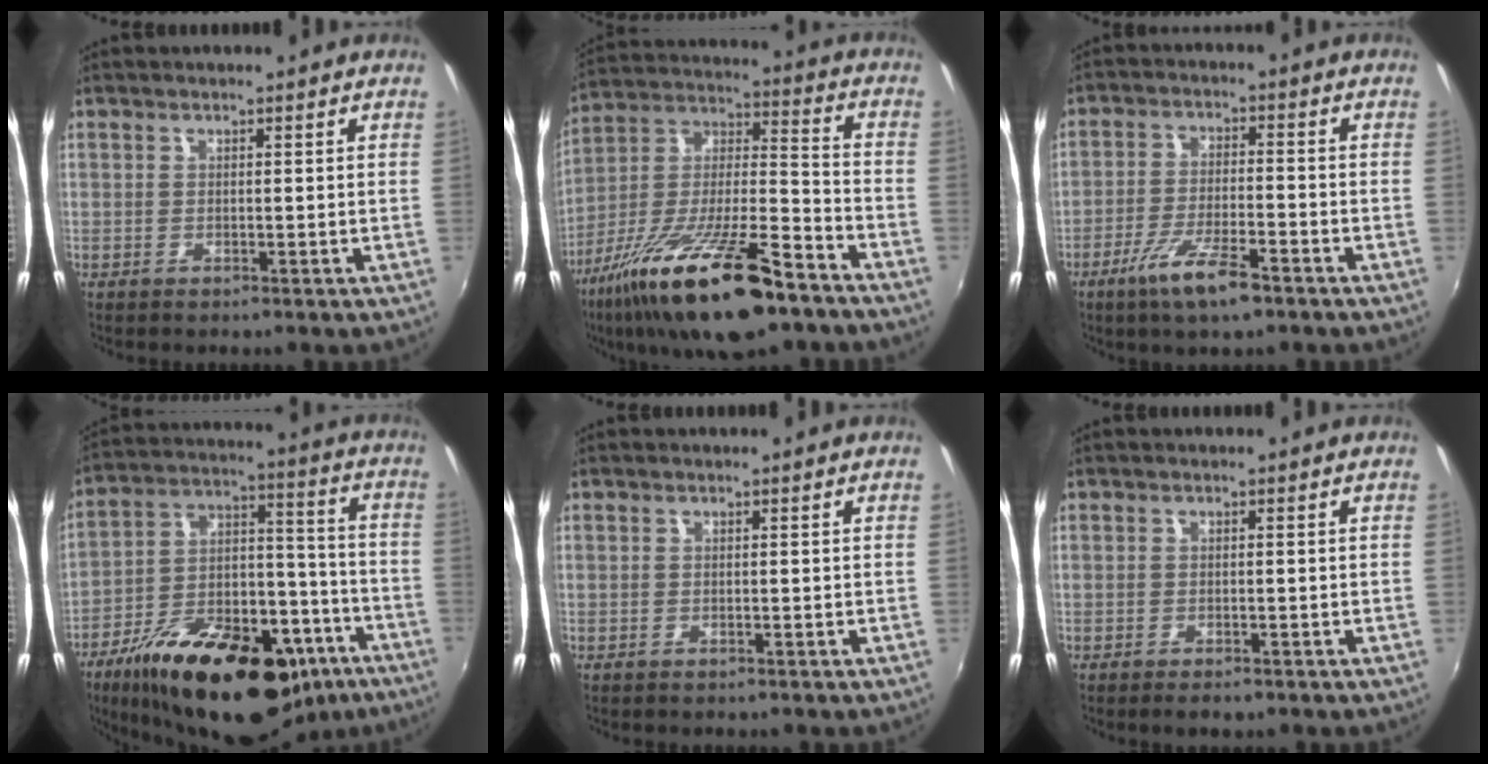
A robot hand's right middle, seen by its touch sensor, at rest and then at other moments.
{"total": 24.6, "force": [-15.1, 6.5, 18.3], "torque": [-0.334, -0.038, -0.261]}
{"total": 9.0, "force": [-5.7, 1.9, 6.7], "torque": [-0.144, -0.013, -0.104]}
{"total": 30.5, "force": [-18.8, 14.2, 19.3], "torque": [-0.315, 0.012, -0.267]}
{"total": 0.0}
{"total": 2.3, "force": [-1.6, 1.0, 1.3], "torque": [-0.026, -0.008, -0.025]}